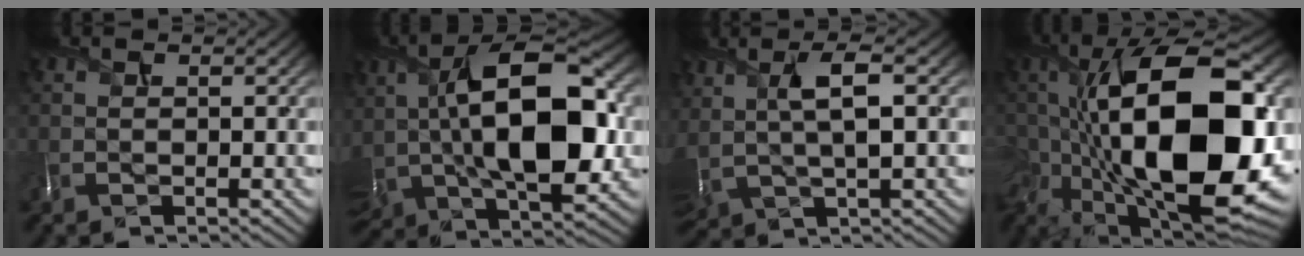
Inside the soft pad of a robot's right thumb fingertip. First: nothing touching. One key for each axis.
{"total": 16.9, "fx": 1.1, "fy": 9.6, "fz": 13.9, "tx": -0.258, "ty": -0.008, "tz": 0.026}
{"total": 6.1, "fx": 2.1, "fy": 2.3, "fz": 5.3, "tx": -0.118, "ty": 0.010, "tz": 0.042}
{"total": 21.3, "fx": -1.9, "fy": 10.4, "fz": 18.5, "tx": -0.330, "ty": -0.013, "tz": -0.033}